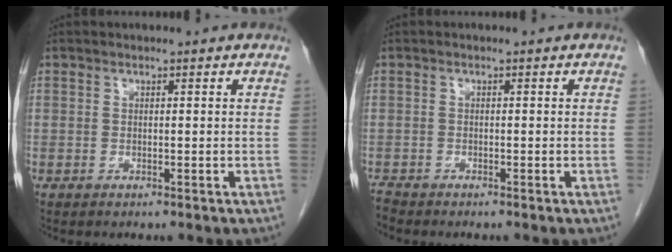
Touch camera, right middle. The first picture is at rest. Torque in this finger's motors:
{"motor_torque": [0.08, -0.29, -0.01, 0.01]}